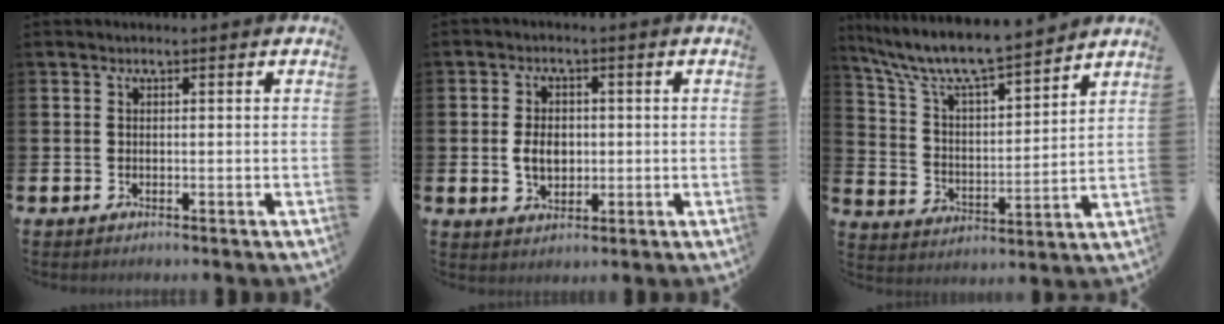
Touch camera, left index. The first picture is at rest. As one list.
[{"total": 4.2, "force": [-0.1, 3.0, 2.9], "torque": [-0.040, 0.004, -0.008]}, {"total": 9.0, "force": [8.3, 1.1, 3.2], "torque": [-0.095, -0.060, 0.142]}]